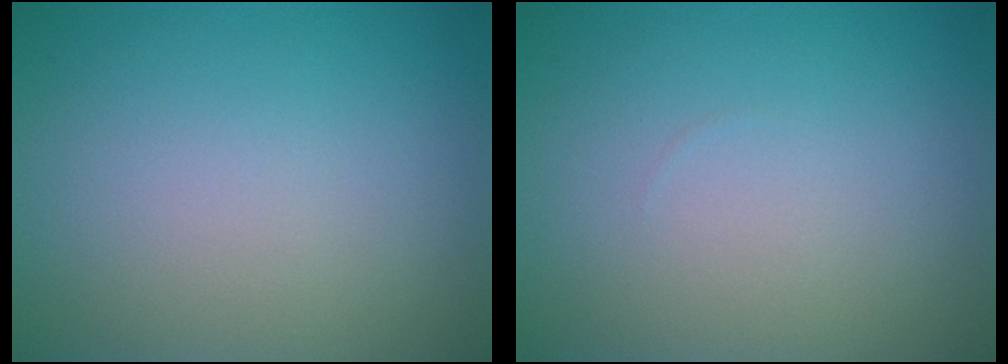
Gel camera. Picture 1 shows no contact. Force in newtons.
{"total": 0.0}